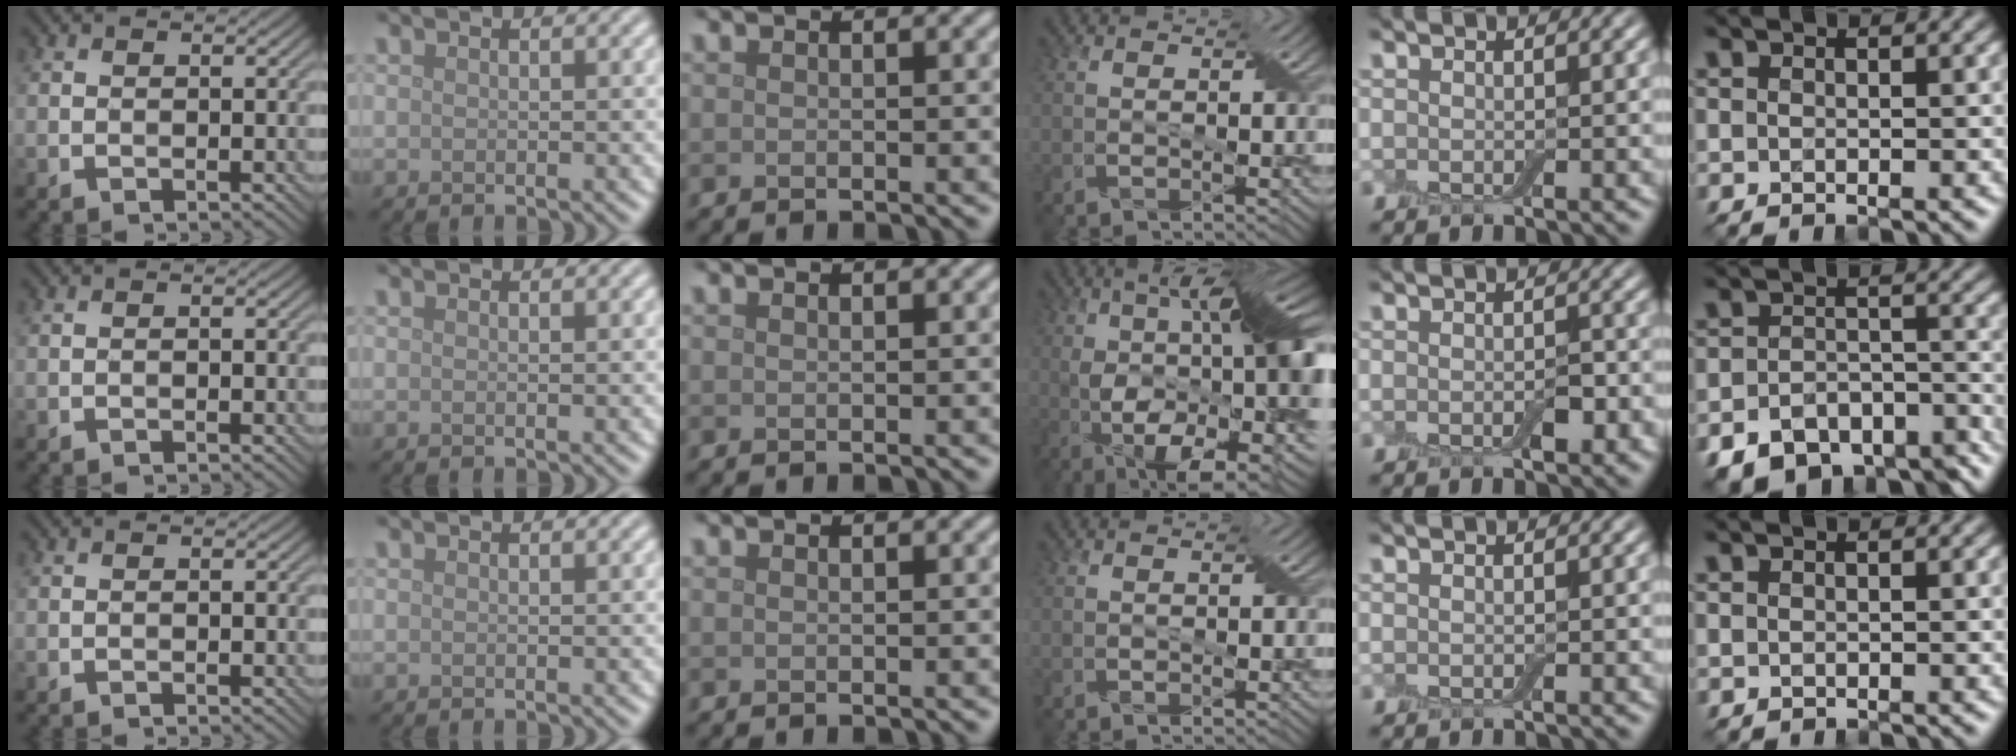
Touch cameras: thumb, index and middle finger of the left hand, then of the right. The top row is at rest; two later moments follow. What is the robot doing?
{"motion": "insert", "object": "backpack"}